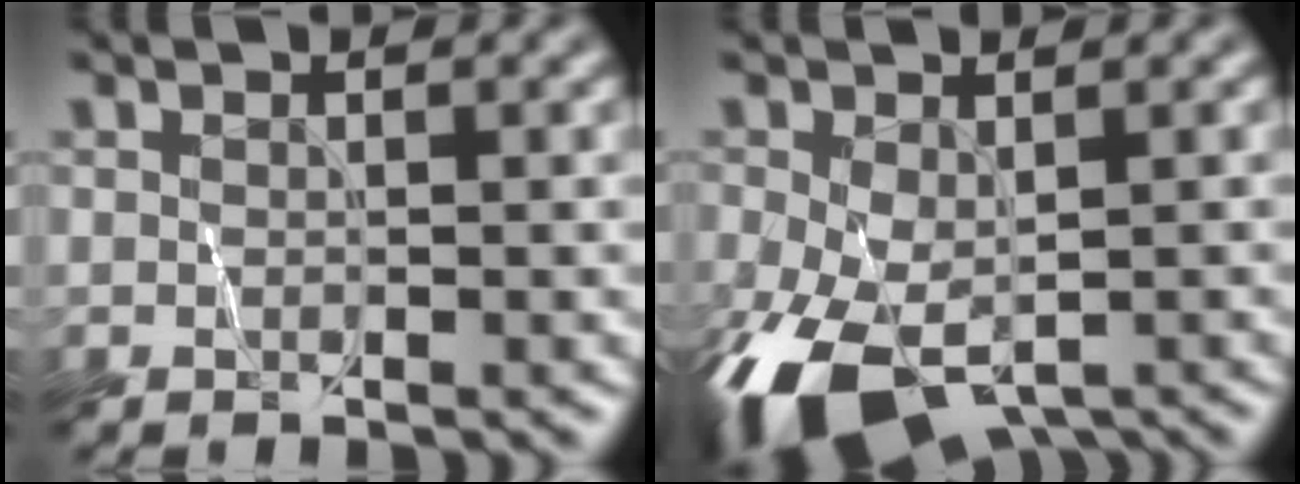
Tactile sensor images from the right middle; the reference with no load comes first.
{"total": 9.5, "force": [-4.1, 5.2, 6.7], "torque": [-0.164, -0.032, -0.054]}